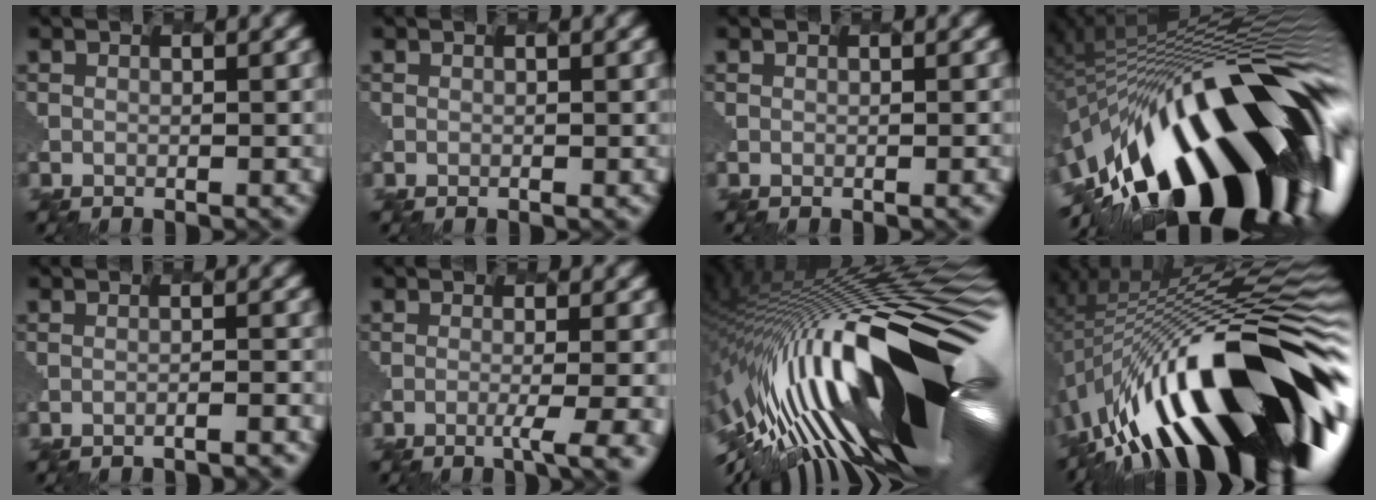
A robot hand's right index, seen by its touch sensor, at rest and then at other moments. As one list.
[{"total": 0.0}, {"total": 1.1, "force": [-0.3, 0.5, 1.0], "torque": [-0.006, 0.004, -0.002]}, {"total": 19.3, "force": [-7.2, 9.0, 15.4], "torque": [-0.264, -0.023, -0.124]}, {"total": 1.9, "force": [-1.9, 0.0, 0.5], "torque": [-0.011, 0.010, -0.029]}, {"total": 2.9, "force": [-1.0, 0.3, 2.7], "torque": [-0.050, -0.008, -0.022]}, {"total": 19.5, "force": [-1.1, 7.0, 18.1], "torque": [-0.297, -0.013, -0.043]}, {"total": 18.3, "force": [-5.6, 6.4, 16.3], "torque": [-0.244, 0.009, -0.112]}]